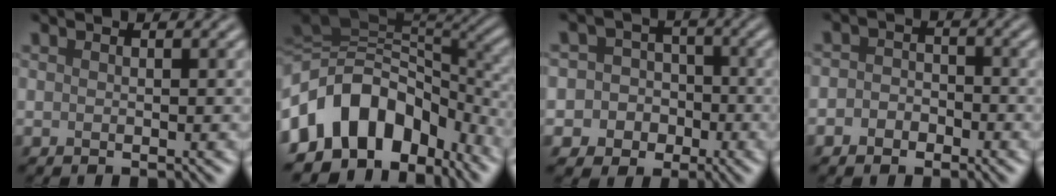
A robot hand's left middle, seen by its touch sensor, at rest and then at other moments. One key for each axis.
{"total": 12.3, "fx": -3.7, "fy": 9.1, "fz": 7.4, "tx": -0.147, "ty": 0.009, "tz": -0.072}
{"total": 6.7, "fx": -2.0, "fy": 6.3, "fz": 1.0, "tx": -0.007, "ty": 0.008, "tz": -0.064}
{"total": 2.1, "fx": -1.0, "fy": 1.7, "fz": 0.8, "tx": 0.003, "ty": 0.002, "tz": -0.034}